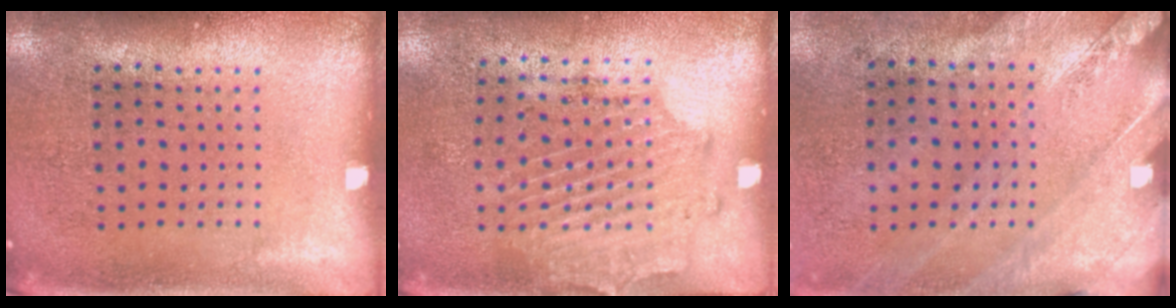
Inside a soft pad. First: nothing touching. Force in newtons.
{"total": 1.7, "press": 1.3, "slide": 1.1}
{"total": 2.5, "press": 2.0, "slide": 1.4}